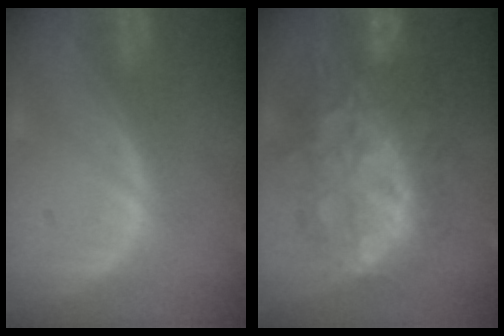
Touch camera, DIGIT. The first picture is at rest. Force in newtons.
{"total": 12.2, "press": 12.2, "slide": 1.1}